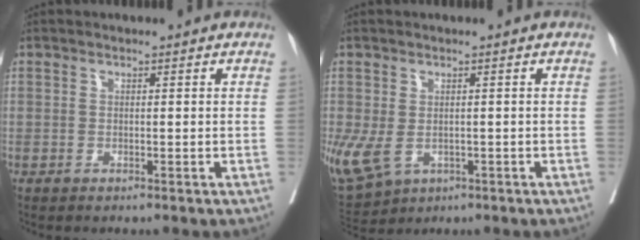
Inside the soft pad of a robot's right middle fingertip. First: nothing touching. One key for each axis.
{"total": 15.1, "fx": -4.7, "fy": 11.4, "fz": 8.8, "tx": -0.251, "ty": -0.019, "tz": -0.060}